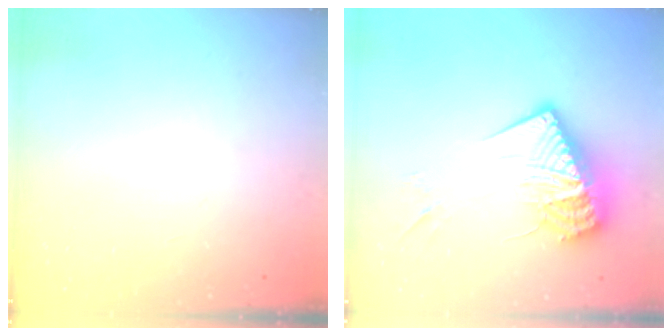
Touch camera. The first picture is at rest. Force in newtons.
{"total": 18.3, "press": 18.2, "slide": 1.8}